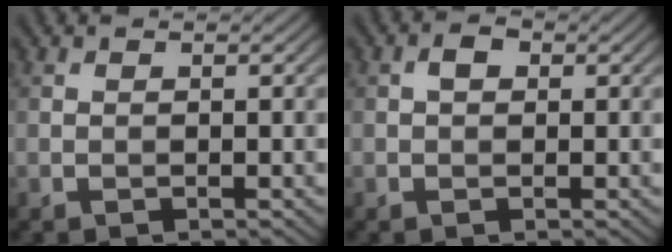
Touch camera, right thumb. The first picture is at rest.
{"total": 1.7, "force": [0.3, 1.3, 1.1], "torque": [-0.021, 0.003, 0.000]}